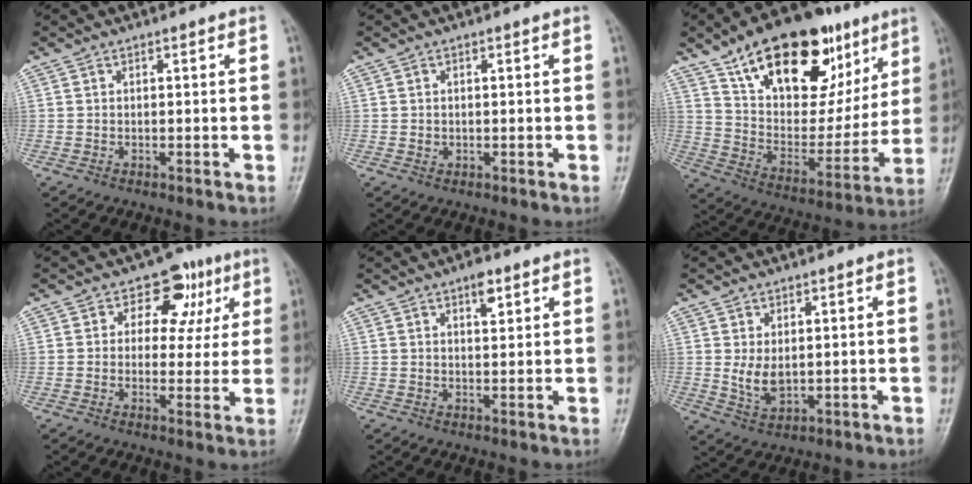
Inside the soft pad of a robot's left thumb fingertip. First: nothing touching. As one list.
[{"total": 1.0, "force": [0.0, 0.9, 0.4], "torque": [-0.005, 0.001, 0.002]}, {"total": 29.0, "force": [15.5, 15.3, 19.2], "torque": [-0.258, -0.016, 0.259]}, {"total": 9.6, "force": [3.6, 7.2, 5.2], "torque": [-0.010, -0.002, 0.042]}, {"total": 3.4, "force": [2.0, 1.4, 2.3], "torque": [-0.024, -0.010, 0.030]}, {"total": 4.8, "force": [0.7, 3.0, 3.6], "torque": [-0.058, -0.014, 0.024]}]